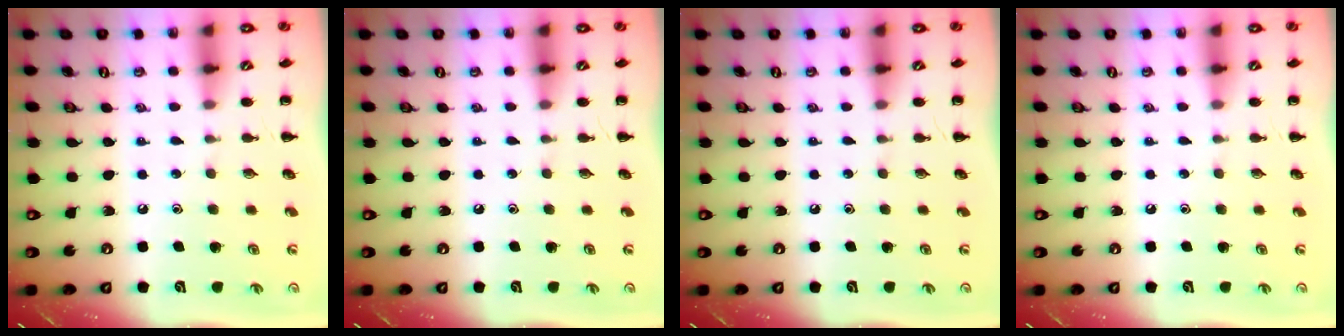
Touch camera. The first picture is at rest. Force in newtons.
{"total": 0.0}
{"total": 0.0}
{"total": 0.0}